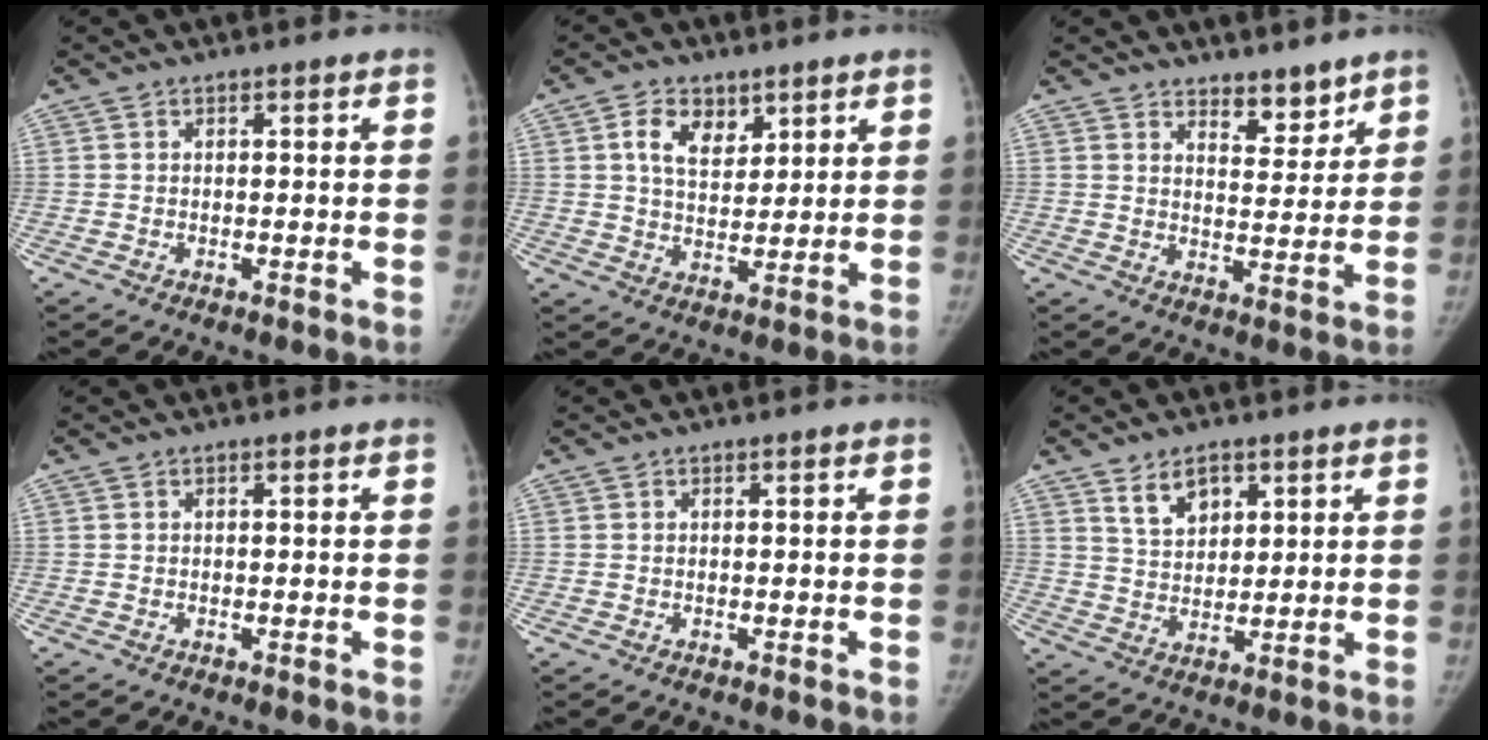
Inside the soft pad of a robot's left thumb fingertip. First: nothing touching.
{"total": 7.3, "force": [3.5, 4.7, 4.3], "torque": [-0.051, -0.021, 0.062]}
{"total": 5.2, "force": [4.3, 2.3, 1.8], "torque": [0.000, -0.036, 0.070]}
{"total": 0.0}
{"total": 0.0}
{"total": 6.3, "force": [3.7, 3.9, 3.3], "torque": [-0.035, -0.026, 0.071]}